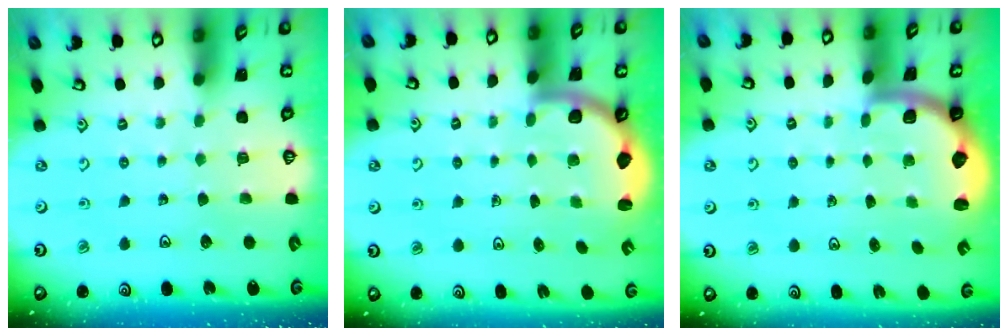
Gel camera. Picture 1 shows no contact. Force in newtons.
{"total": 2.6, "press": 2.5, "slide": 0.6}
{"total": 2.0, "press": 2.0, "slide": 0.5}